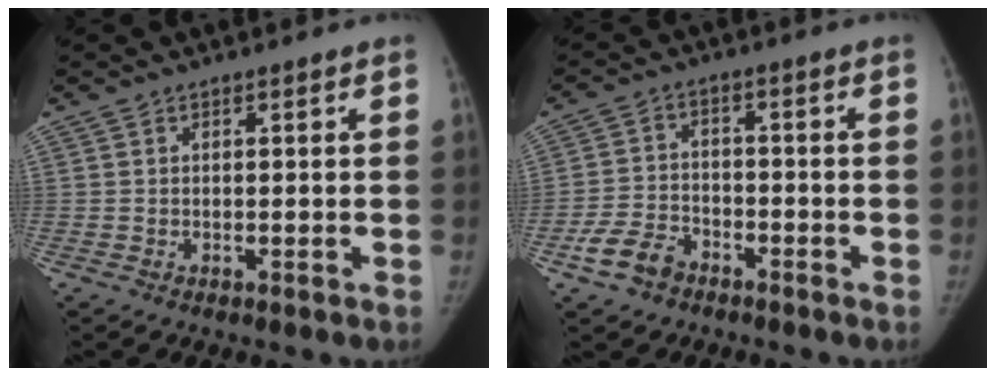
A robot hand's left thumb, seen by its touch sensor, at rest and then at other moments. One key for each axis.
{"total": 6.7, "fx": -4.1, "fy": 4.4, "fz": 2.9, "tx": -0.053, "ty": 0.023, "tz": -0.077}